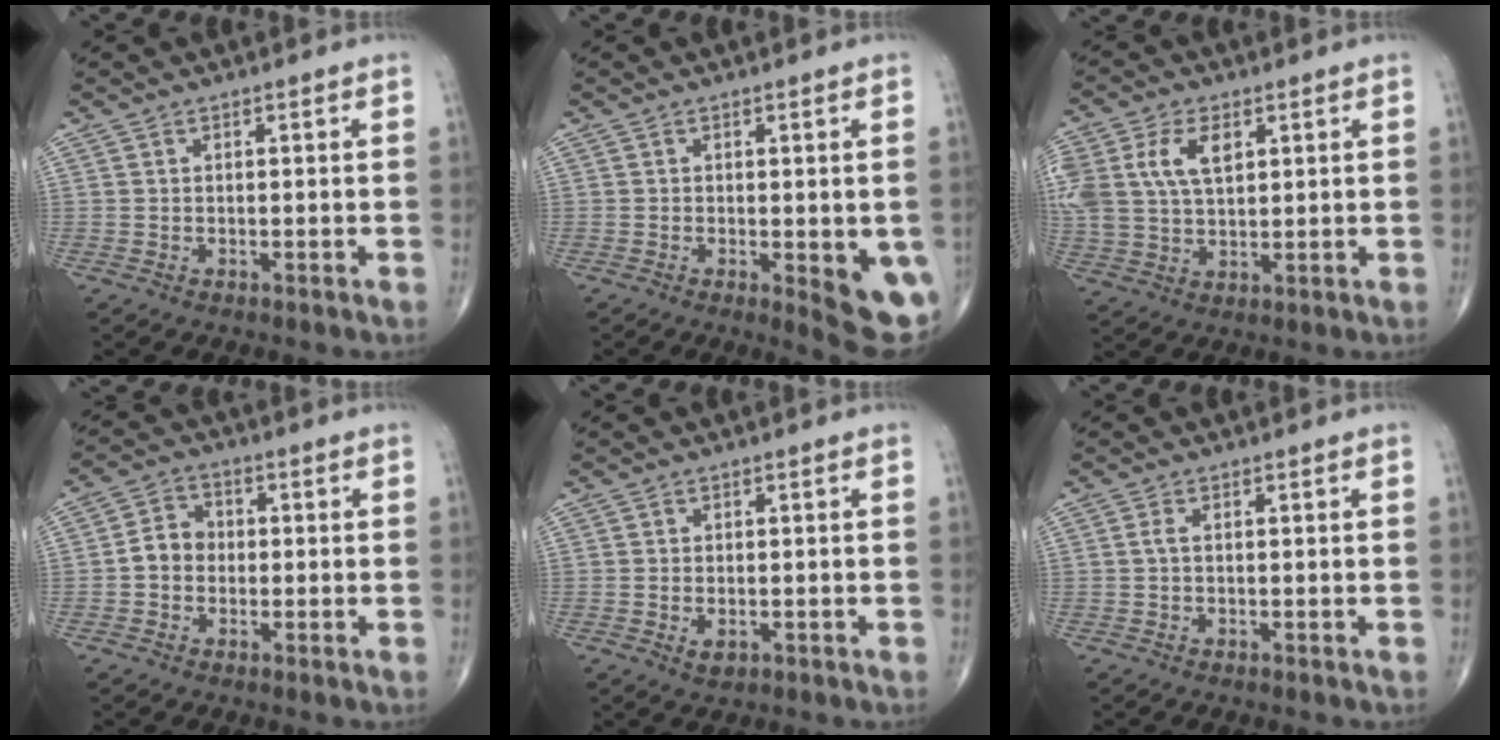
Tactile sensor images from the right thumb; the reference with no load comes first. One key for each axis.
{"total": 8.0, "fx": -2.0, "fy": 2.7, "fz": 7.3, "tx": -0.076, "ty": -0.015, "tz": -0.020}
{"total": 12.6, "fx": 3.9, "fy": 7.6, "fz": 9.2, "tx": -0.210, "ty": 0.000, "tz": 0.081}
{"total": 5.1, "fx": -0.6, "fy": 4.3, "fz": 2.6, "tx": -0.033, "ty": 0.020, "tz": -0.021}
{"total": 2.1, "fx": -0.6, "fy": 1.4, "fz": 1.5, "tx": -0.023, "ty": 0.000, "tz": -0.004}
{"total": 0.9, "fx": 0.0, "fy": 0.3, "fz": 0.8, "tx": -0.019, "ty": 0.000, "tz": -0.003}